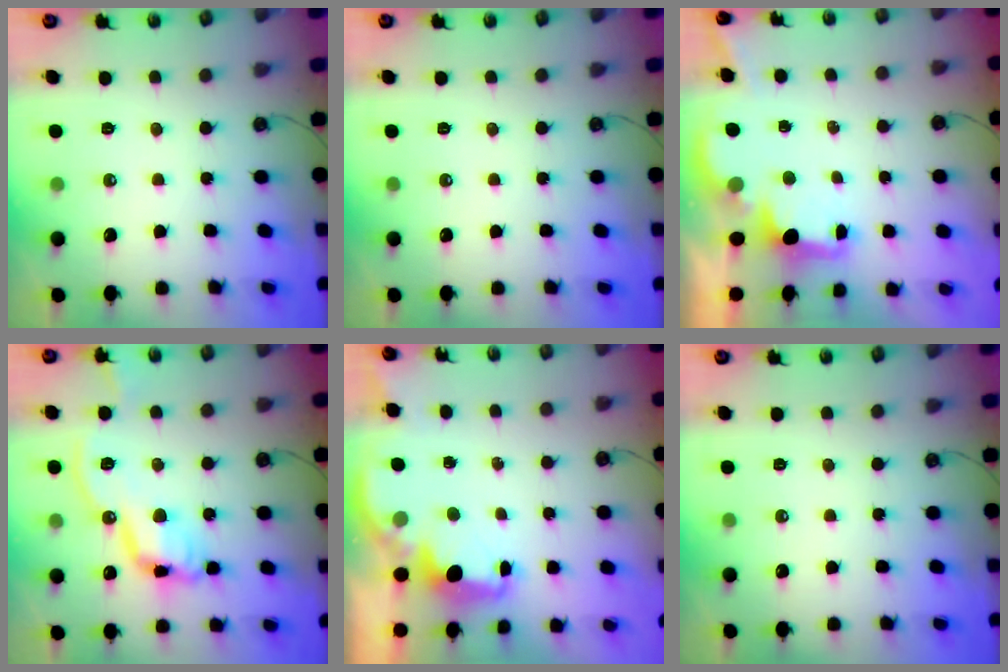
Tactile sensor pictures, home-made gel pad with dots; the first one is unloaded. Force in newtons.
{"total": 0.0}
{"total": 2.2, "press": 2.0, "slide": 0.8}
{"total": 13.8, "press": 13.8, "slide": 0.5}
{"total": 2.3, "press": 2.1, "slide": 0.8}
{"total": 0.0}